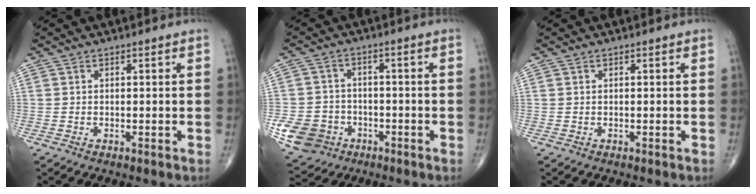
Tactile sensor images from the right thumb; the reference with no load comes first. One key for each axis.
{"total": 8.9, "fx": -3.4, "fy": 7.7, "fz": 3.0, "tx": -0.049, "ty": 0.020, "tz": -0.052}
{"total": 0.0}